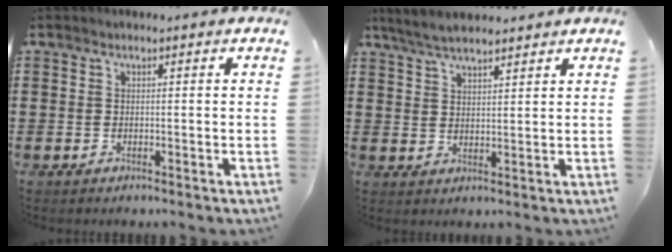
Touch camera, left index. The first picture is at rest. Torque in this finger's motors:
{"motor_torque": [0.45, 0.00, 0.17, 0.04]}